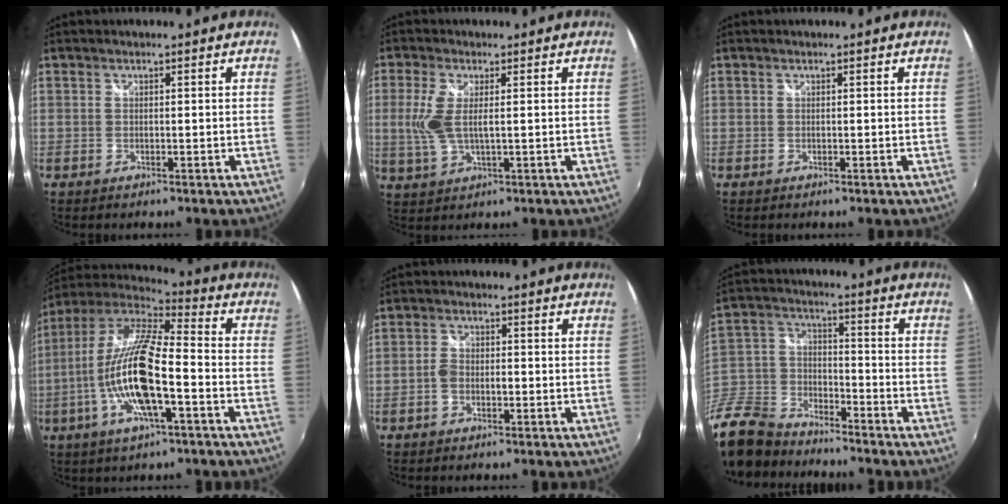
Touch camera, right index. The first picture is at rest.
{"total": 6.5, "force": [0.5, 2.3, 6.1], "torque": [-0.140, -0.001, 0.012]}
{"total": 0.0}
{"total": 18.3, "force": [-5.2, 4.2, 17.0], "torque": [-0.320, -0.018, -0.103]}
{"total": 2.9, "force": [-1.0, 1.8, 2.0], "torque": [-0.042, 0.005, -0.019]}
{"total": 18.9, "force": [-13.9, 10.3, 7.6], "torque": [-0.218, 0.006, -0.253]}